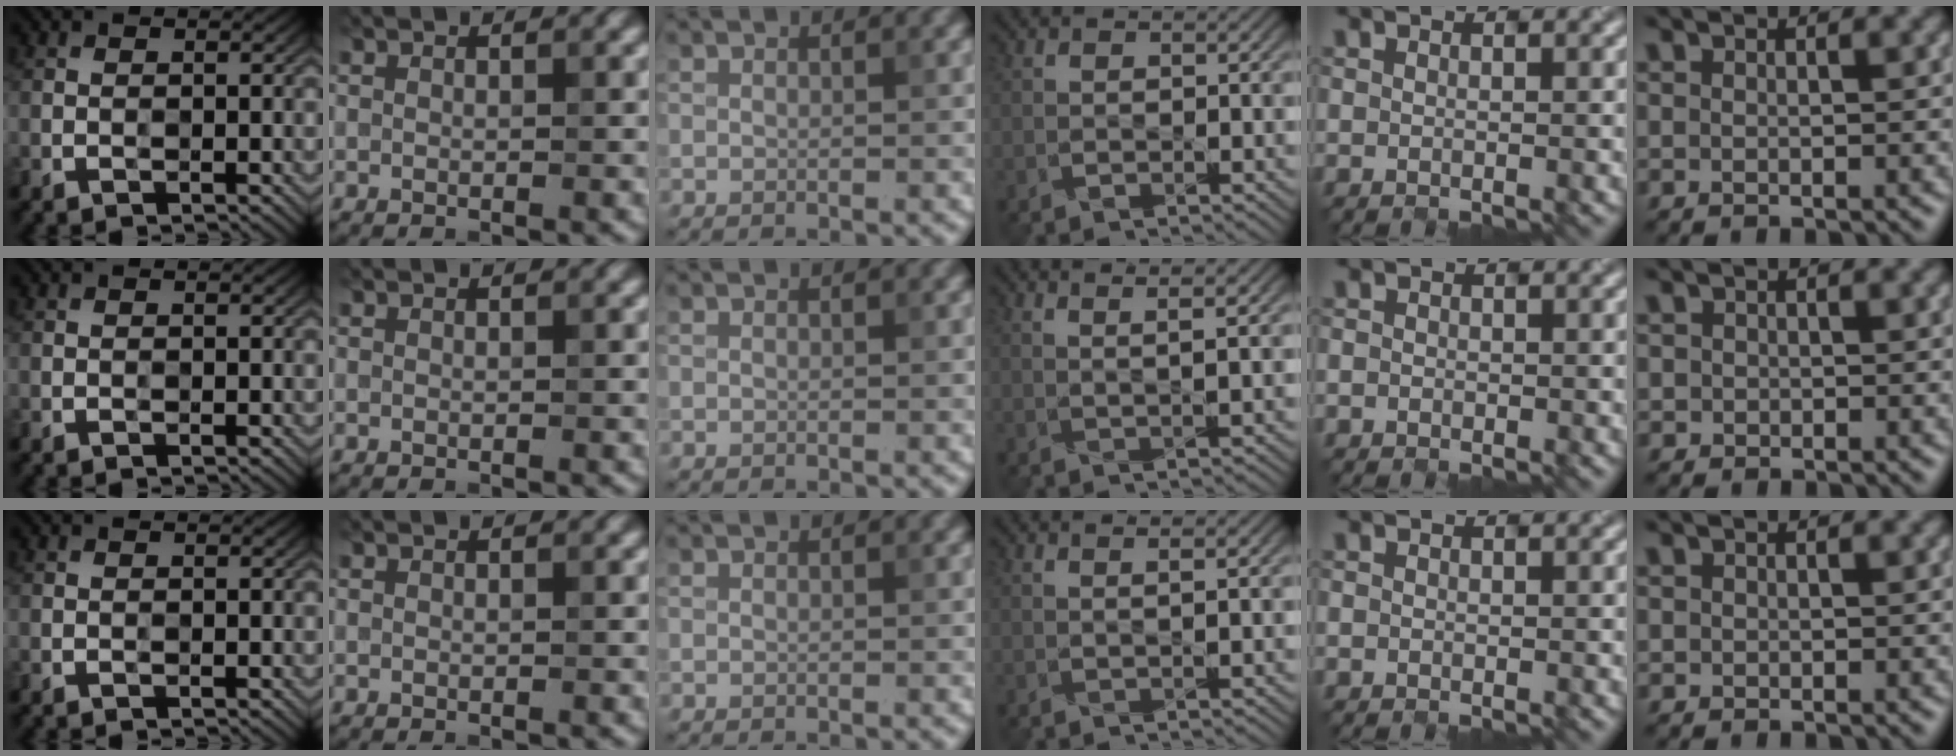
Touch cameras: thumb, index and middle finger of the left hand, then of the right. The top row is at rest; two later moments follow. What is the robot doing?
{"motion": "close", "object": "sandwich press"}